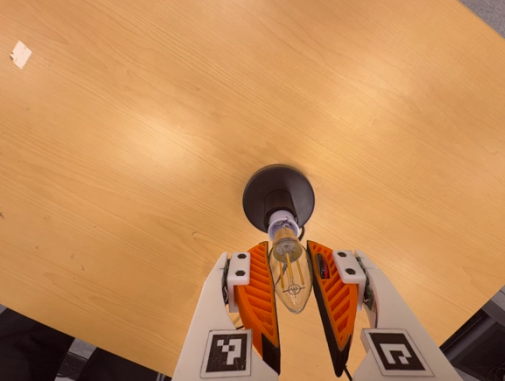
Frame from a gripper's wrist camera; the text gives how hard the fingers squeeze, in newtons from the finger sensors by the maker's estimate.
{"total": 11.8, "left": 11.5, "right": 12.2}